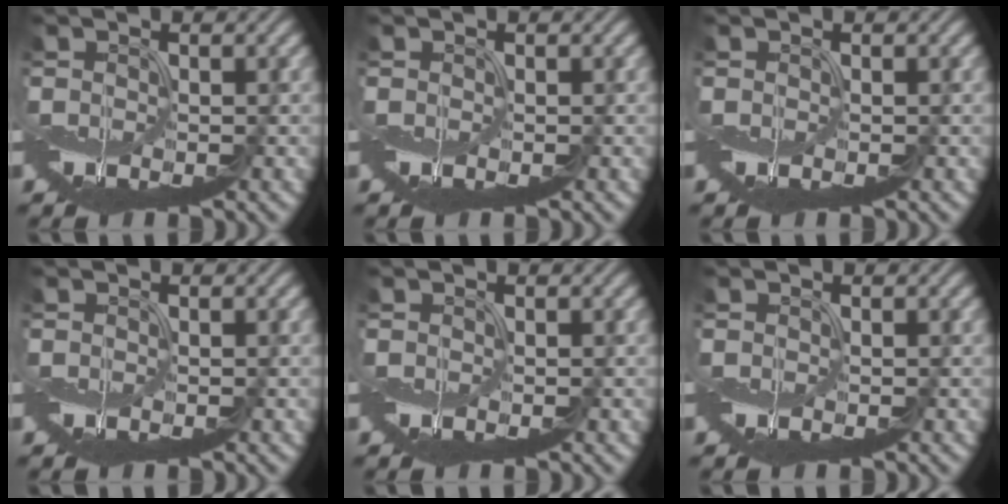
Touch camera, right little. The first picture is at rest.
{"total": 0.0}
{"total": 0.0}
{"total": 0.0}
{"total": 0.0}
{"total": 0.0}